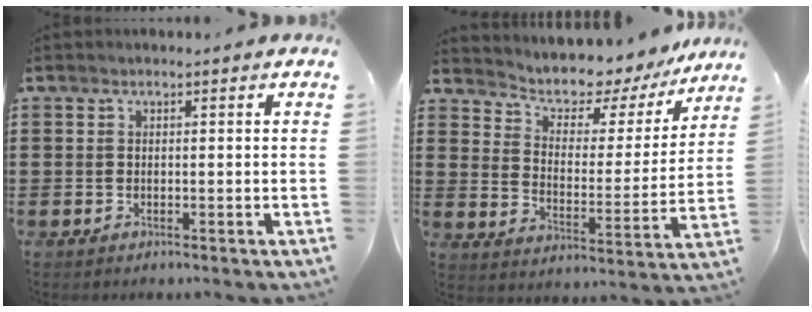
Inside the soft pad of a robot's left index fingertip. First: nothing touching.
{"total": 5.3, "force": [4.8, 2.1, 1.0], "torque": [-0.043, -0.042, 0.075]}